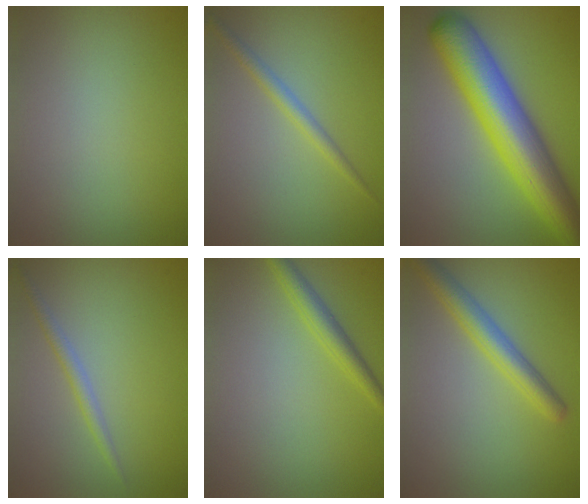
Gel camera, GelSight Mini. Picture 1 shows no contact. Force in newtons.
{"total": 1.8, "press": 1.8, "slide": 0.0}
{"total": 11.7, "press": 11.7, "slide": 0.2}
{"total": 1.5, "press": 1.5, "slide": 0.1}
{"total": 2.3, "press": 2.3, "slide": 0.1}
{"total": 3.8, "press": 3.8, "slide": 0.1}